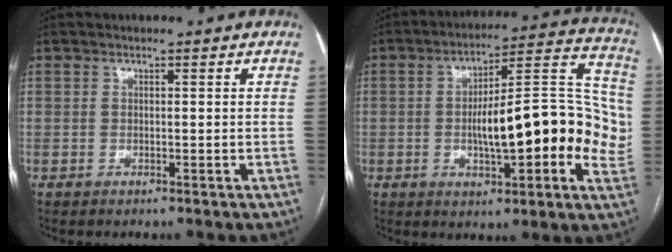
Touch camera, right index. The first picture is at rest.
{"total": 19.9, "force": [-1.7, 5.7, 19.0], "torque": [-0.252, 0.038, -0.024]}